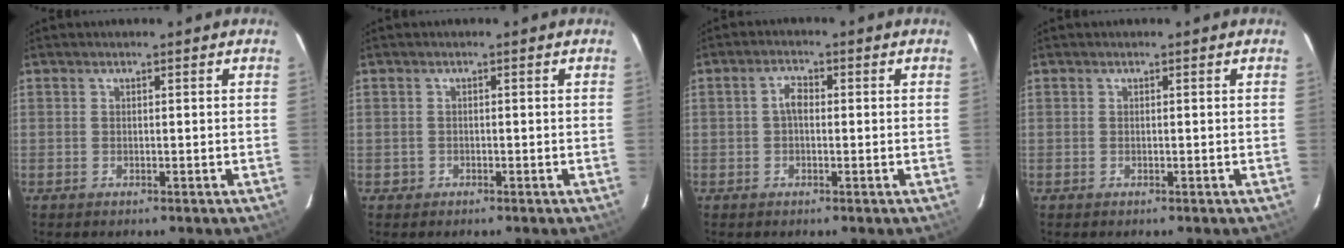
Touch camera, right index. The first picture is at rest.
{"total": 1.2, "force": [-0.5, 1.1, 0.0], "torque": [-0.002, 0.004, -0.006]}
{"total": 2.4, "force": [-0.1, 1.5, 1.9], "torque": [-0.038, 0.011, -0.002]}
{"total": 0.0}